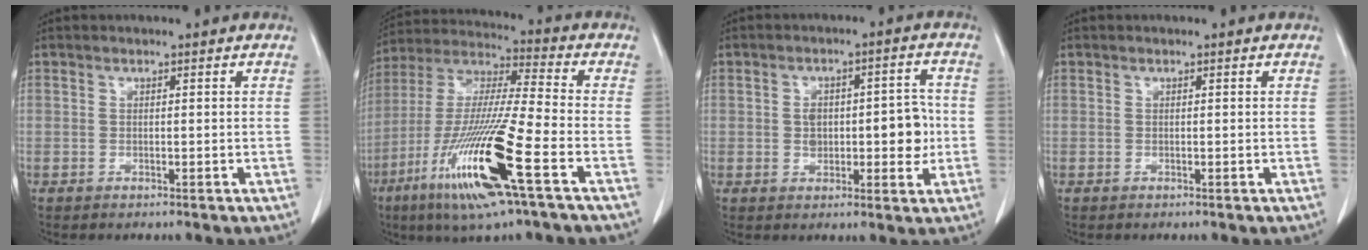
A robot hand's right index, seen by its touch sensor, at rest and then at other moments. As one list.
[{"total": 19.5, "force": [-8.4, 0.5, 17.5], "torque": [-0.378, -0.039, -0.163]}, {"total": 7.9, "force": [-0.3, 4.1, 6.7], "torque": [-0.088, 0.018, 0.002]}, {"total": 0.0}]